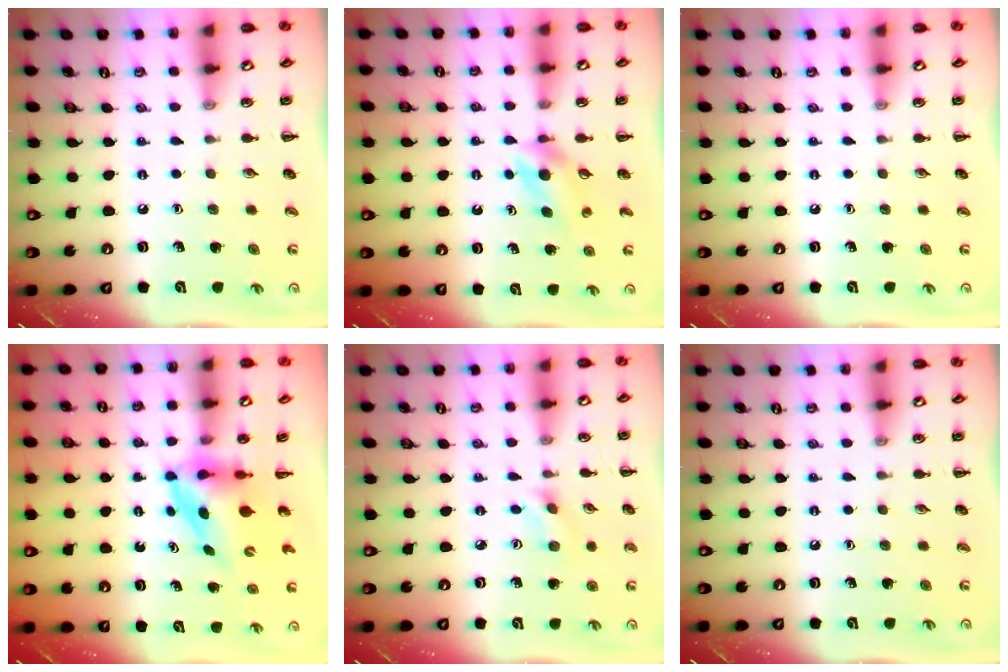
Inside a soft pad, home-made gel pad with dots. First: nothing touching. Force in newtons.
{"total": 4.0, "press": 3.8, "slide": 1.3}
{"total": 0.0}
{"total": 3.8, "press": 3.7, "slide": 0.6}
{"total": 2.0, "press": 1.9, "slide": 0.8}
{"total": 0.0}